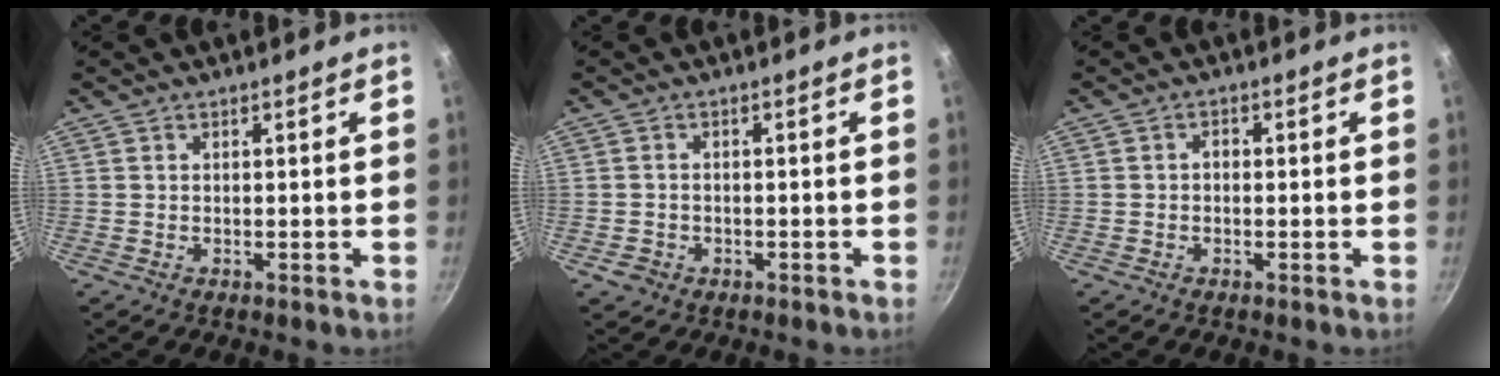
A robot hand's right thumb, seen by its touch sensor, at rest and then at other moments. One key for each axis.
{"total": 2.6, "fx": -1.2, "fy": 2.2, "fz": 0.9, "tx": -0.017, "ty": 0.013, "tz": -0.013}
{"total": 1.3, "fx": -0.3, "fy": 1.0, "fz": 0.8, "tx": -0.013, "ty": 0.008, "tz": -0.006}